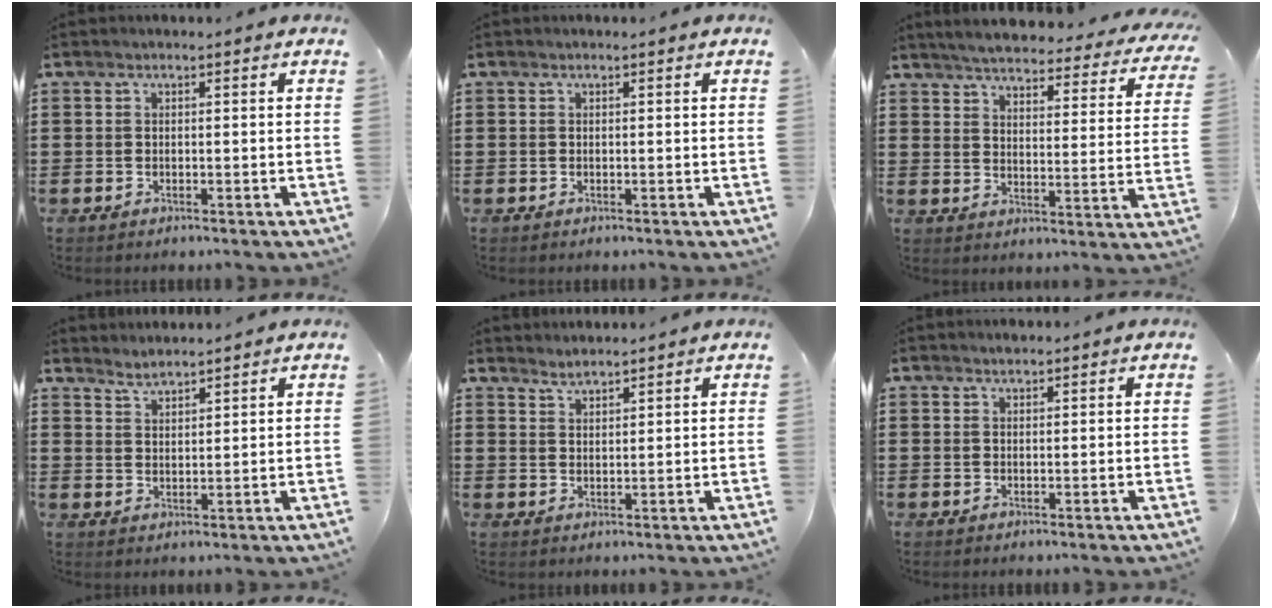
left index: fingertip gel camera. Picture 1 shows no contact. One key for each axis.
{"total": 0.0}
{"total": 4.6, "fx": 4.4, "fy": -0.1, "fz": 1.4, "tx": -0.050, "ty": -0.035, "tz": 0.071}
{"total": 2.6, "fx": 2.6, "fy": 0.1, "fz": 0.0, "tx": -0.006, "ty": -0.006, "tz": 0.050}
{"total": 2.1, "fx": 2.1, "fy": 0.1, "fz": 0.1, "tx": -0.007, "ty": 0.000, "tz": 0.042}
{"total": 0.9, "fx": 0.9, "fy": 0.2, "fz": 0.2, "tx": -0.004, "ty": 0.000, "tz": 0.018}